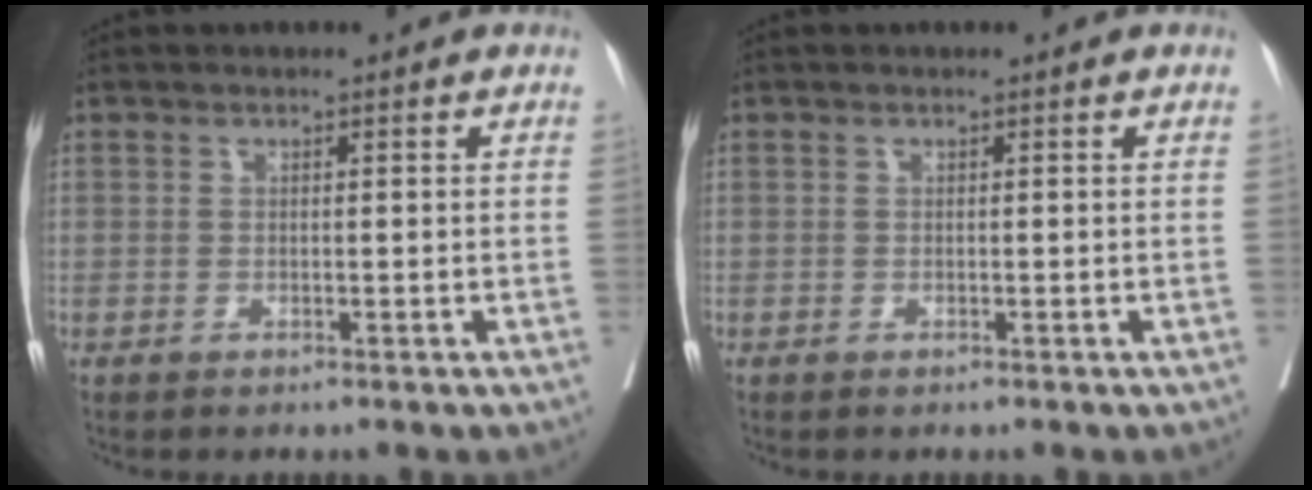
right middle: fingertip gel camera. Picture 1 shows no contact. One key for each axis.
{"total": 0.0}